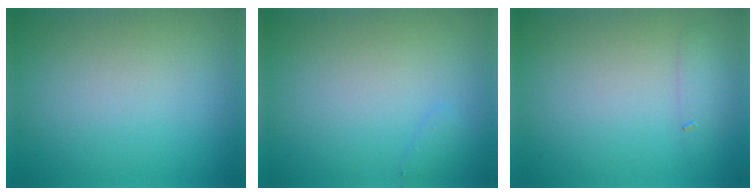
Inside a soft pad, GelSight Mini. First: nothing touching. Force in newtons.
{"total": 0.8, "press": 0.8, "slide": 0.1}
{"total": 1.3, "press": 1.3, "slide": 0.0}